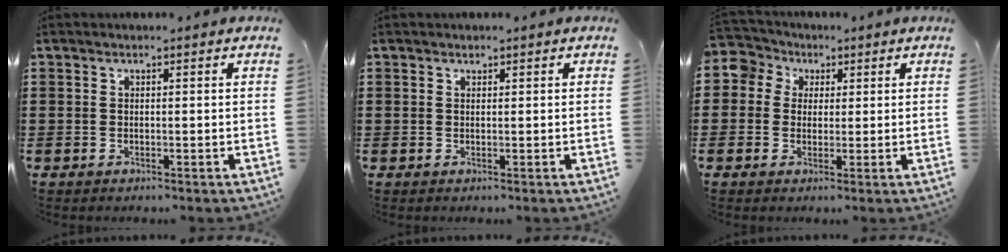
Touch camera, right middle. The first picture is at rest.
{"total": 0.7, "force": [0.4, 0.5, 0.0], "torque": [0.007, -0.001, 0.007]}
{"total": 4.1, "force": [0.8, 4.0, 0.1], "torque": [-0.030, 0.007, 0.007]}